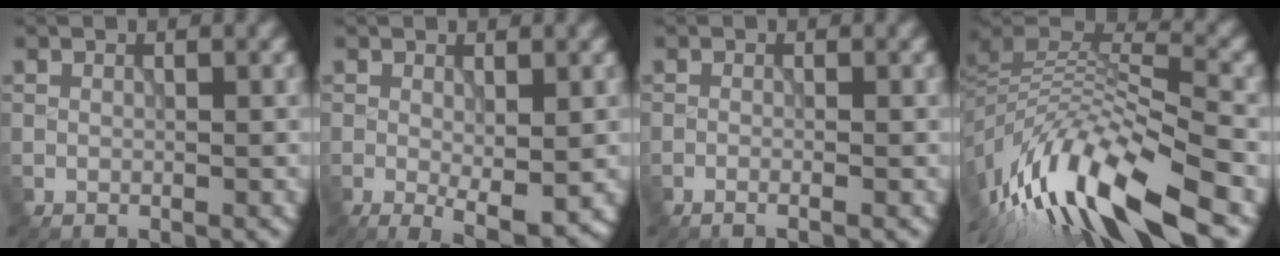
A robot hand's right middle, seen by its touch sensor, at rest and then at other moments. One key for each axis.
{"total": 3.2, "fx": -0.4, "fy": 0.8, "fz": 3.1, "tx": -0.047, "ty": -0.013, "tz": -0.003}
{"total": 1.1, "fx": -0.5, "fy": 0.3, "fz": 1.0, "tx": -0.009, "ty": -0.004, "tz": -0.017}
{"total": 13.6, "fx": -7.4, "fy": 4.4, "fz": 10.6, "tx": -0.216, "ty": 0.015, "tz": -0.137}